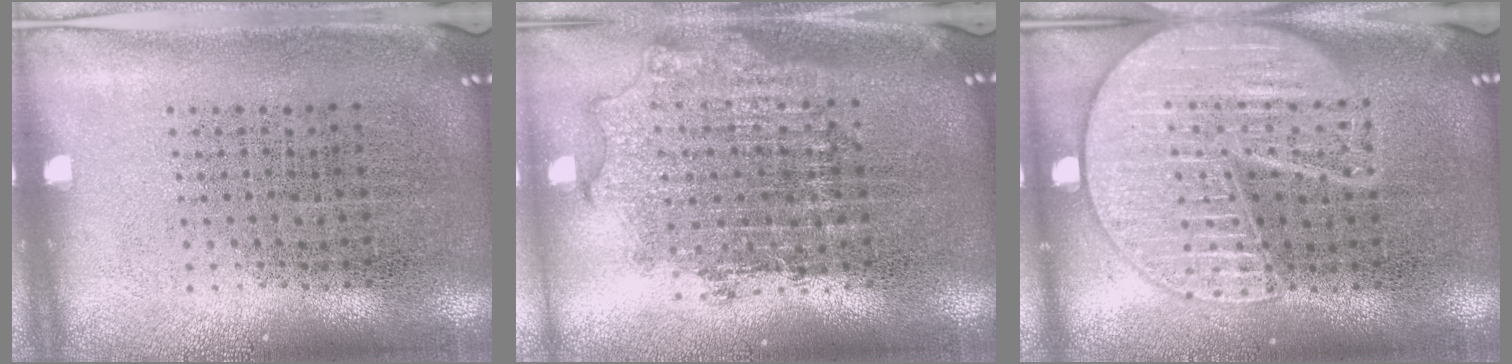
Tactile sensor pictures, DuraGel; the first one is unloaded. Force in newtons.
{"total": 1.8, "press": 1.4, "slide": 1.1}
{"total": 2.7, "press": 2.7, "slide": 0.2}